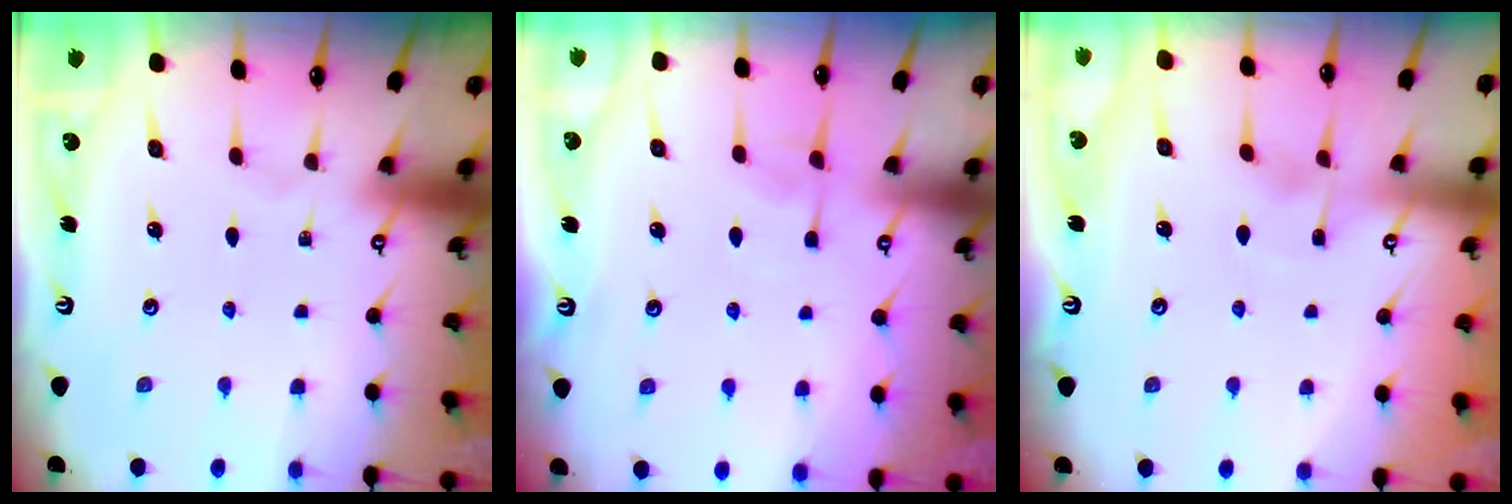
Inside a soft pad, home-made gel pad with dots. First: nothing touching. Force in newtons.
{"total": 4.1, "press": 4.0, "slide": 0.5}
{"total": 2.9, "press": 2.9, "slide": 0.1}